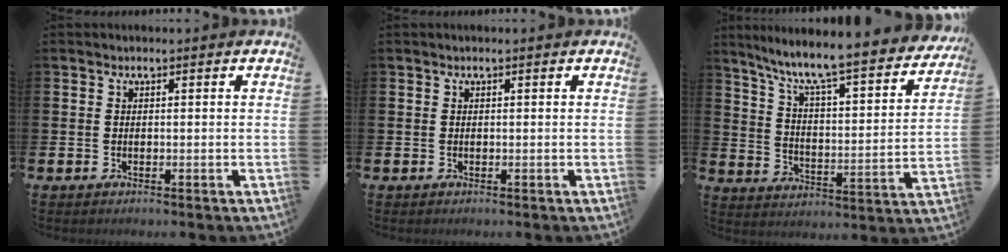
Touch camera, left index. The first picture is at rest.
{"total": 0.0}
{"total": 8.2, "force": [7.3, 0.8, 3.6], "torque": [-0.102, -0.062, 0.117]}